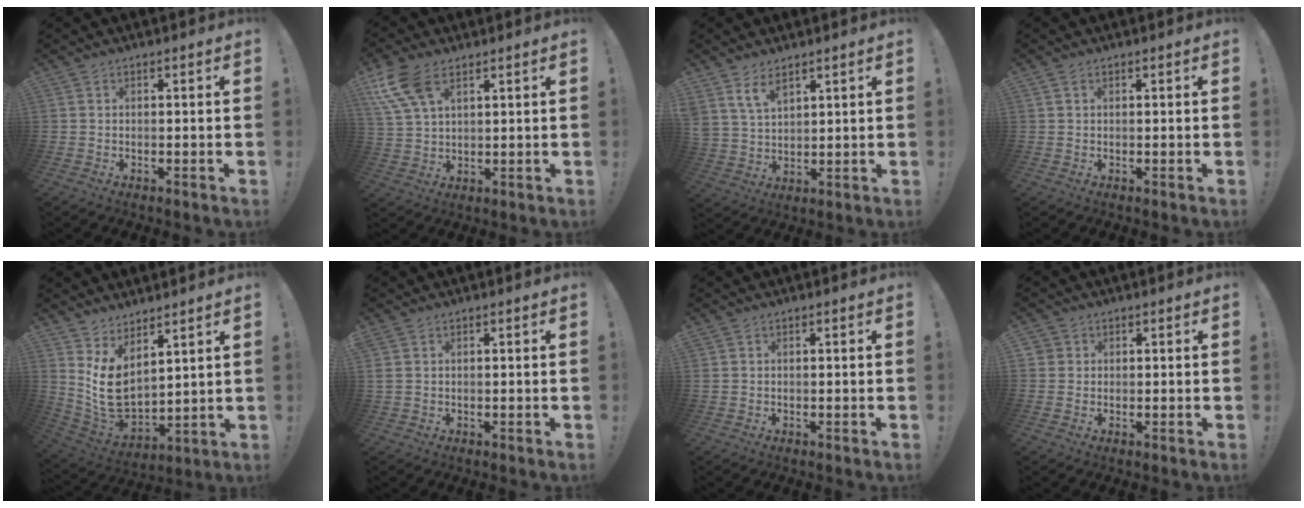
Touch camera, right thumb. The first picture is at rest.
{"total": 11.0, "force": [6.0, 5.6, 7.4], "torque": [-0.145, -0.021, 0.115]}
{"total": 7.0, "force": [5.0, 3.5, 3.4], "torque": [-0.068, -0.024, 0.098]}
{"total": 0.7, "force": [0.4, 0.4, 0.4], "torque": [-0.001, 0.000, 0.006]}
{"total": 10.2, "force": [4.8, 6.4, 6.4], "torque": [-0.146, -0.049, 0.098]}
{"total": 1.7, "force": [0.8, 1.1, 1.0], "torque": [-0.024, 0.004, 0.017]}
{"total": 0.5, "force": [0.3, 0.4, 0.2], "torque": [-0.006, 0.003, 0.006]}
{"total": 2.1, "force": [0.7, 2.0, 0.4], "torque": [-0.010, 0.001, 0.013]}